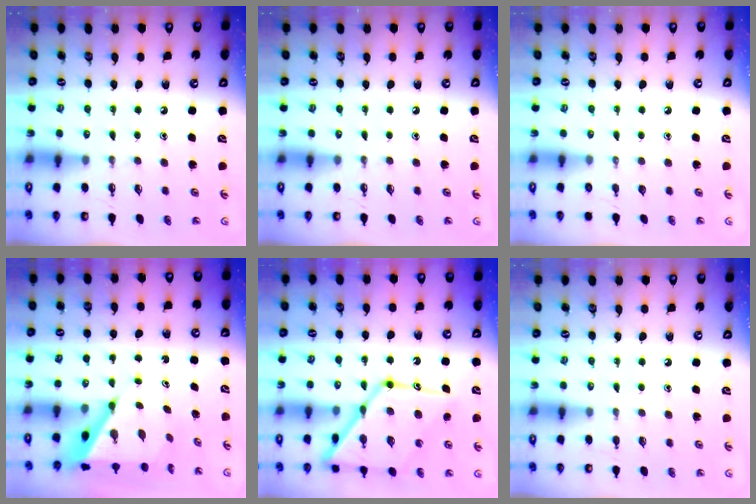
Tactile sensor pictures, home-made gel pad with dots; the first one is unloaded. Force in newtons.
{"total": 0.0}
{"total": 0.0}
{"total": 7.4, "press": 7.4, "slide": 0.5}
{"total": 17.9, "press": 17.8, "slide": 1.7}
{"total": 2.8, "press": 2.8, "slide": 0.2}